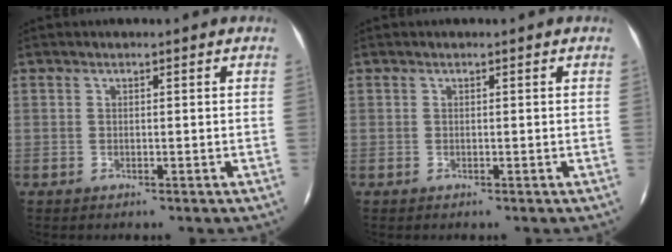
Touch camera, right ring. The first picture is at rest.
{"total": 0.0}